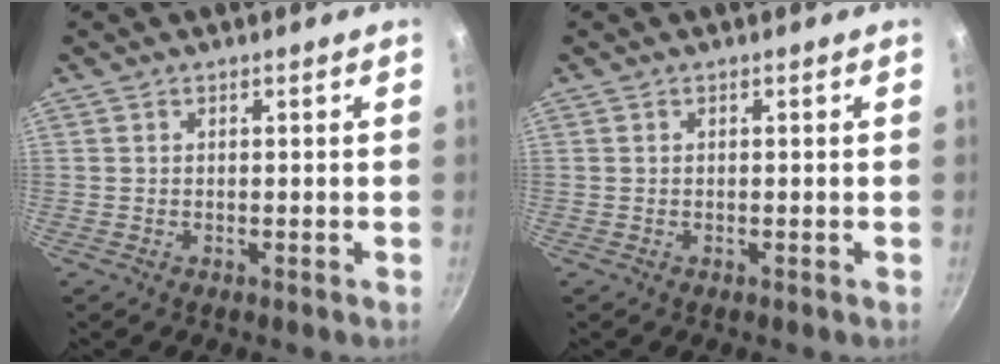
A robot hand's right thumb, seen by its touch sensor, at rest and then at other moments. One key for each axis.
{"total": 0.0}